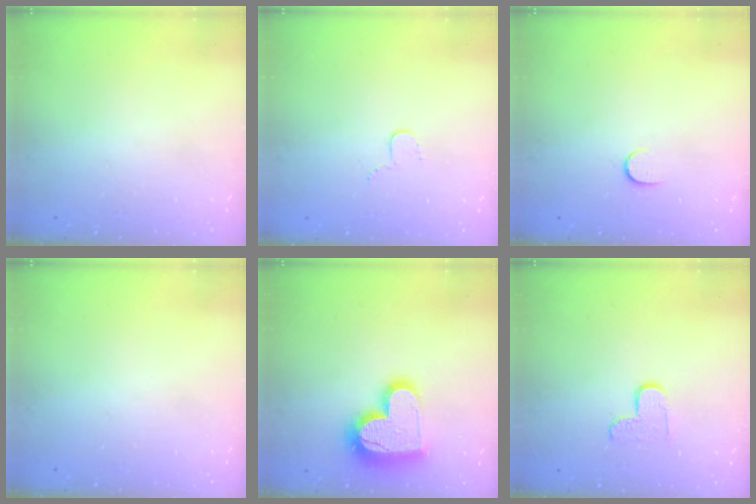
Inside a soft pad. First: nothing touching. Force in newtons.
{"total": 3.4, "press": 3.4, "slide": 0.4}
{"total": 5.3, "press": 5.2, "slide": 0.5}
{"total": 0.0}
{"total": 17.0, "press": 16.9, "slide": 1.3}
{"total": 5.5, "press": 5.5, "slide": 0.5}